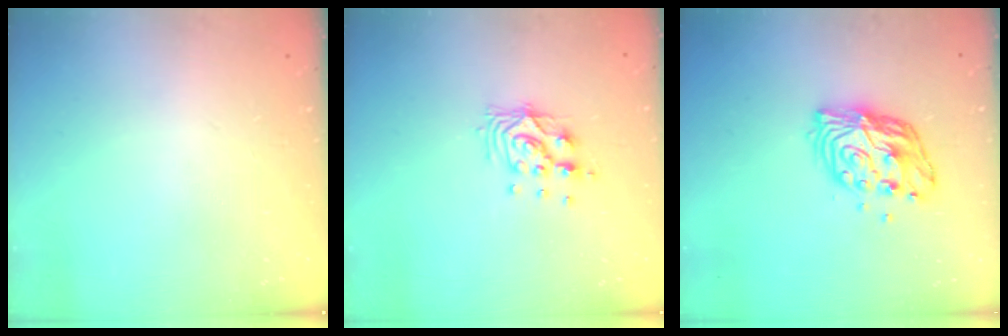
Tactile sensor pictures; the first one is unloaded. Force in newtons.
{"total": 9.7, "press": 9.6, "slide": 0.8}
{"total": 11.1, "press": 11.1, "slide": 1.1}